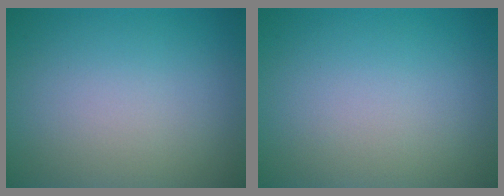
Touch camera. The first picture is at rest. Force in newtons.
{"total": 0.0}